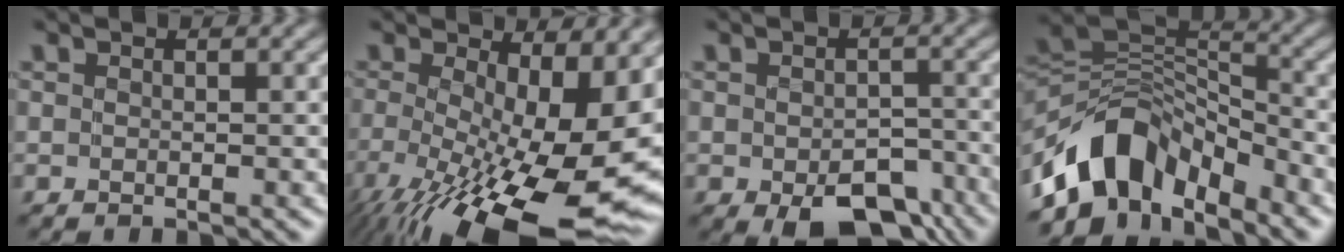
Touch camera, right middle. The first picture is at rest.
{"total": 17.1, "force": [-4.6, 7.2, 14.8], "torque": [-0.240, -0.032, -0.059]}
{"total": 6.8, "force": [-3.9, 3.6, 4.2], "torque": [-0.067, -0.014, -0.049]}
{"total": 8.8, "force": [-5.9, 5.0, 4.2], "torque": [-0.063, 0.008, -0.115]}